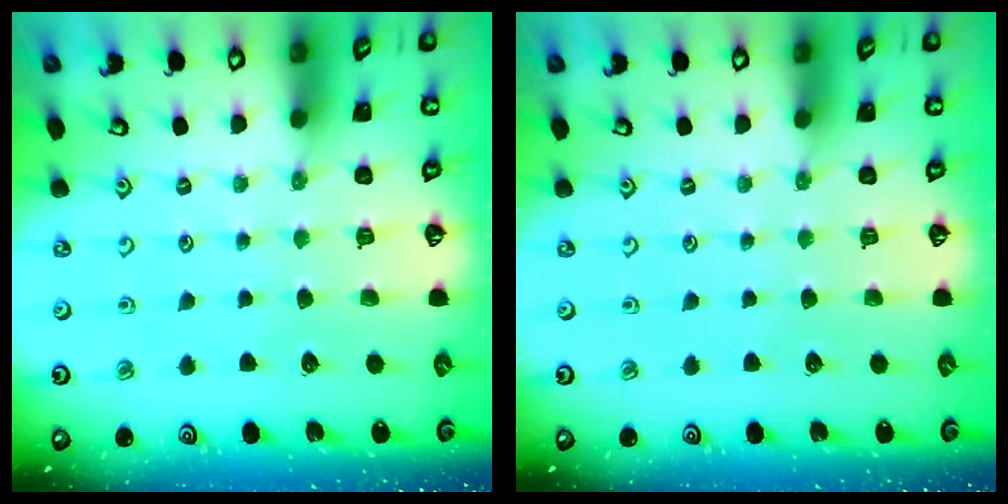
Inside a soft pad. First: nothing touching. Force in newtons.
{"total": 0.0}